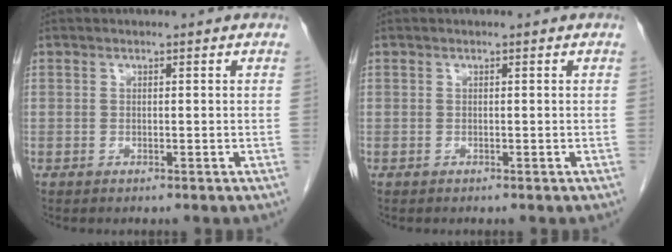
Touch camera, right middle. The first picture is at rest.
{"total": 0.0}